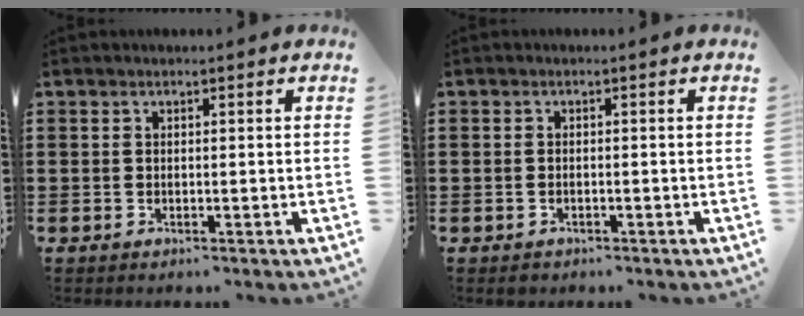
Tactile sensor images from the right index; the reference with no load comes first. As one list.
[{"total": 0.7, "force": [-0.6, 0.3, 0.3], "torque": [-0.009, -0.003, -0.012]}]